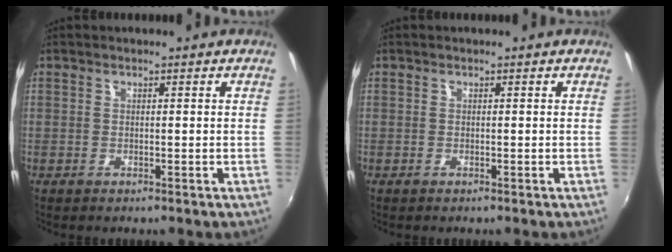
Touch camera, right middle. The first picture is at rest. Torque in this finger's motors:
{"motor_torque": [-0.19, 0.19, 0.00, 0.00]}